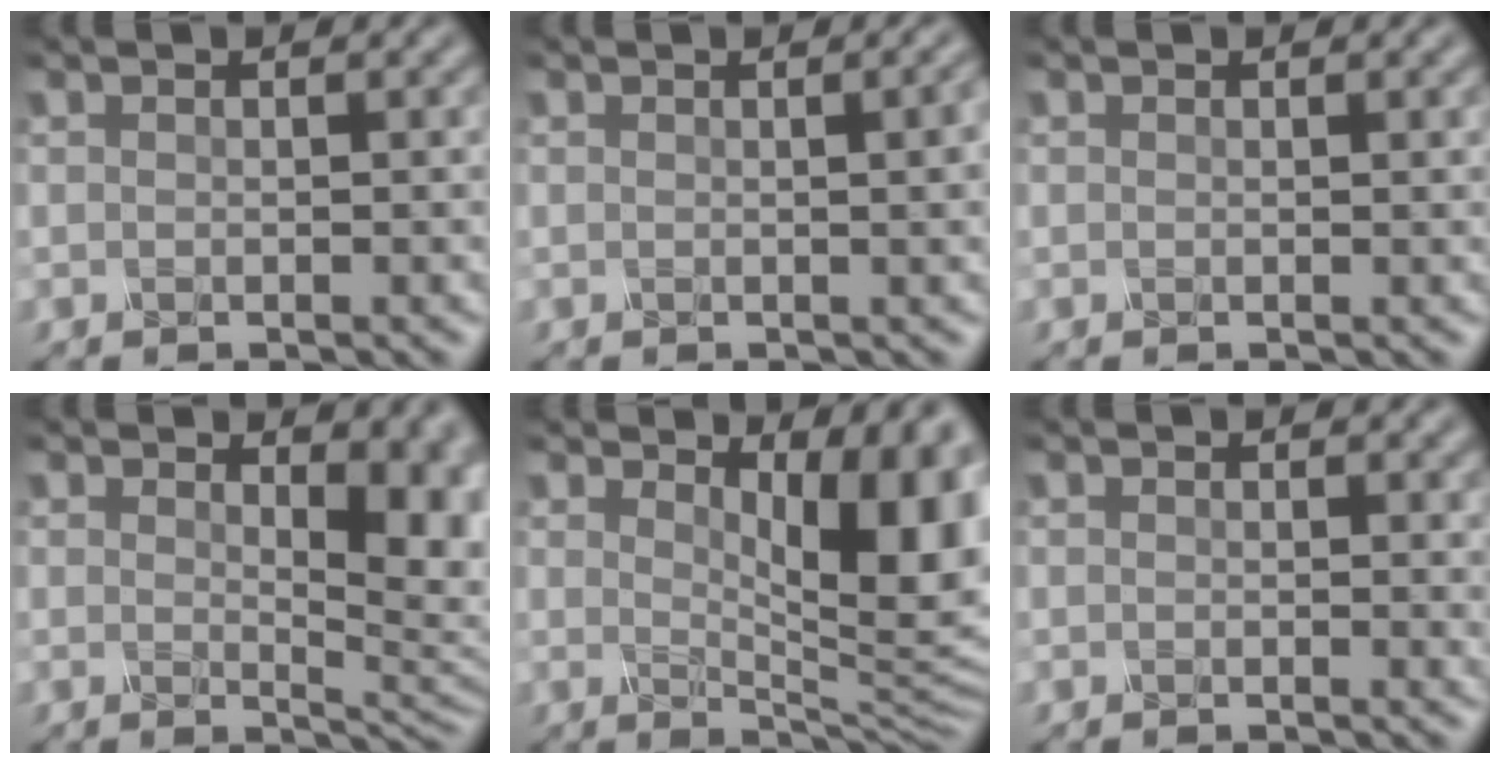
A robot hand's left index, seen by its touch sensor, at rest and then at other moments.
{"total": 3.5, "force": [0.4, 1.4, 3.2], "torque": [-0.017, 0.013, 0.004]}
{"total": 0.0}
{"total": 6.3, "force": [1.6, 2.7, 5.4], "torque": [-0.051, -0.007, 0.029]}
{"total": 9.6, "force": [2.8, 3.3, 8.6], "torque": [-0.100, -0.012, 0.047]}
{"total": 1.1, "force": [0.4, 0.3, 0.9], "torque": [-0.008, 0.000, 0.006]}